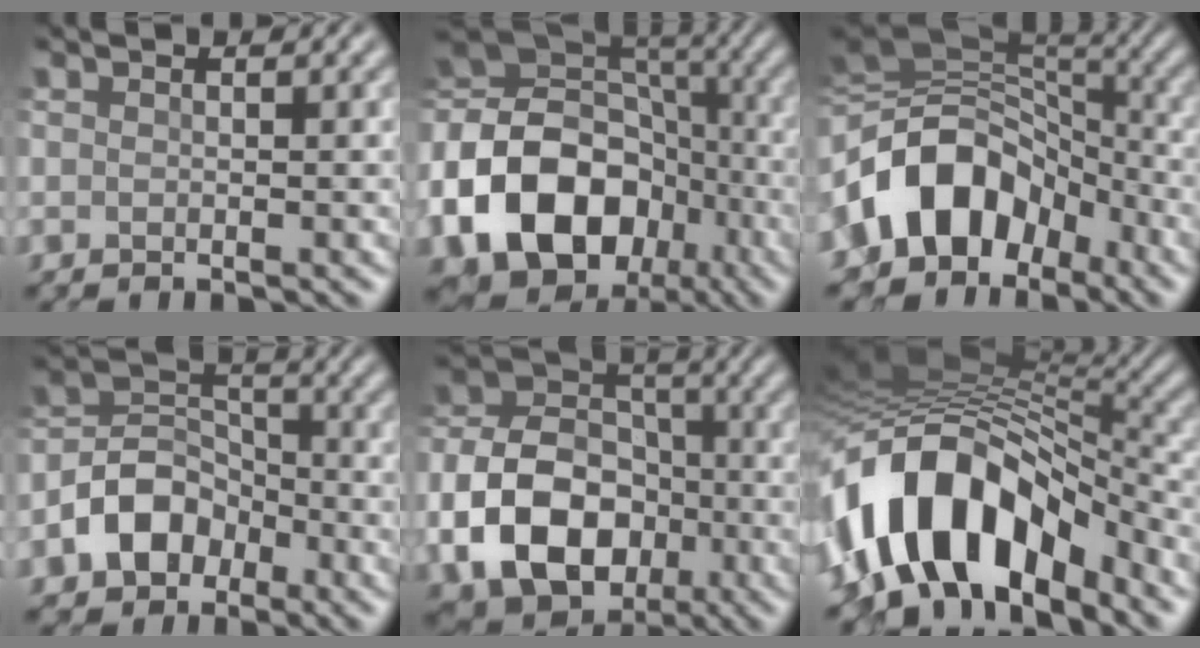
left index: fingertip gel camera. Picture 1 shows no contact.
{"total": 19.4, "force": [-7.3, 15.1, 9.8], "torque": [-0.198, -0.022, -0.132]}
{"total": 11.0, "force": [-4.2, 8.2, 6.1], "torque": [-0.101, 0.022, -0.095]}
{"total": 5.7, "force": [-2.9, 4.1, 2.6], "torque": [-0.038, 0.004, -0.064]}
{"total": 11.4, "force": [-4.0, 8.2, 6.8], "torque": [-0.136, -0.005, -0.079]}
{"total": 12.7, "force": [-6.9, 6.8, 8.2], "torque": [-0.127, 0.010, -0.126]}